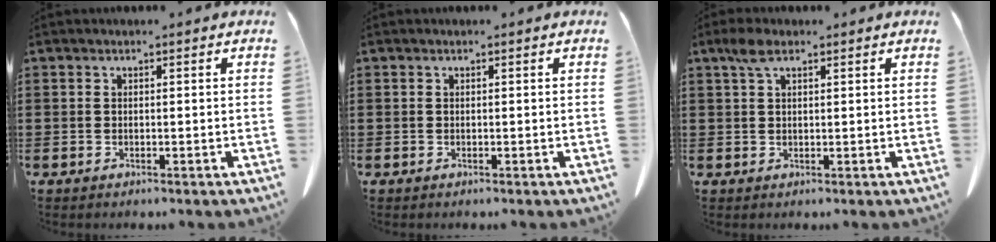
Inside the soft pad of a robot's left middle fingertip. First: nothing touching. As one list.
[{"total": 0.0}, {"total": 2.9, "force": [1.6, 1.2, 2.2], "torque": [-0.050, 0.004, 0.030]}]